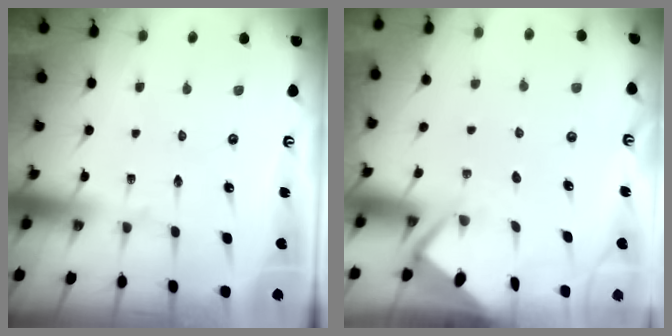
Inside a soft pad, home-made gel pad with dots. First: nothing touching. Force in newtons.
{"total": 2.7, "press": 2.6, "slide": 0.4}